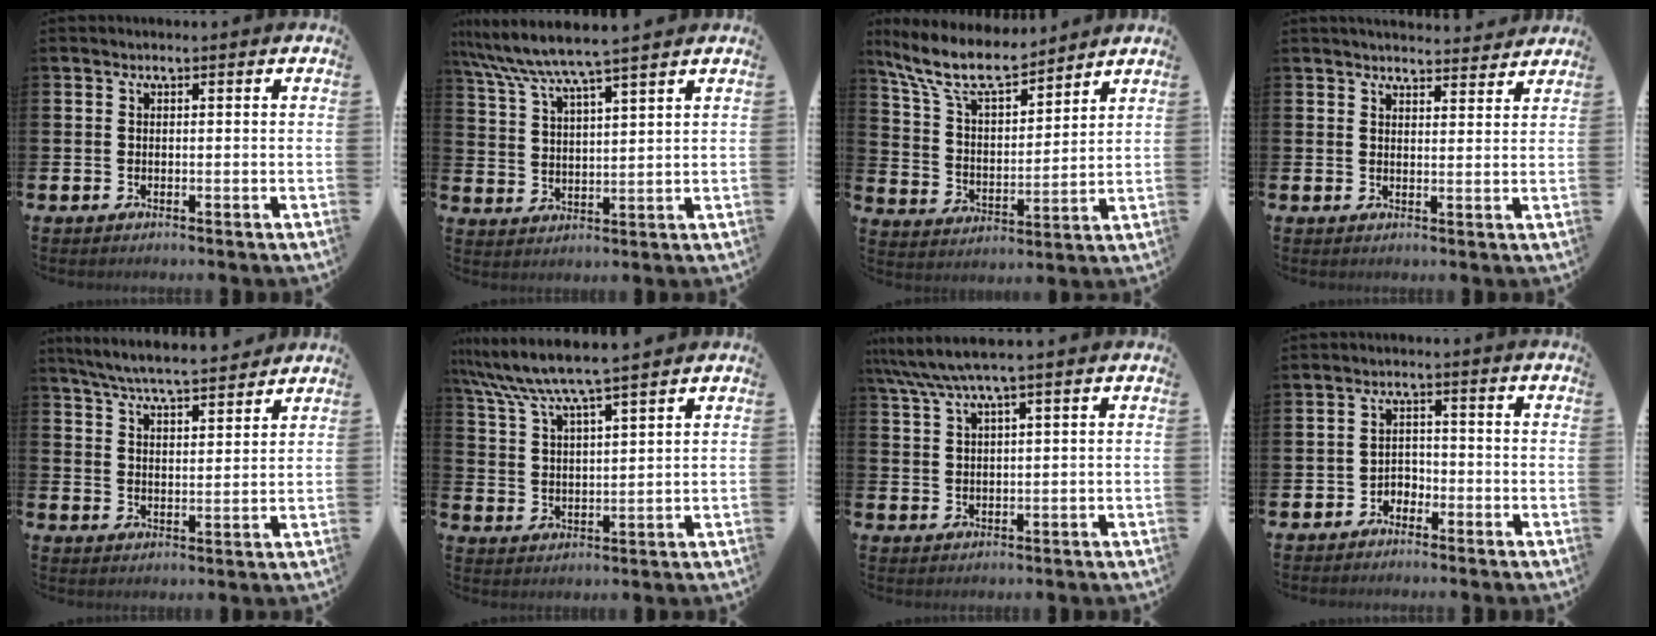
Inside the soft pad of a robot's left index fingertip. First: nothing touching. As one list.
[{"total": 6.9, "force": [6.3, -0.1, 2.7], "torque": [-0.073, -0.032, 0.109]}, {"total": 10.0, "force": [8.7, 2.6, 4.2], "torque": [-0.114, -0.044, 0.156]}, {"total": 3.6, "force": [3.6, 0.5, 0.3], "torque": [0.004, -0.024, 0.062]}, {"total": 6.4, "force": [6.2, 0.3, 1.7], "torque": [-0.051, -0.038, 0.108]}, {"total": 7.4, "force": [6.8, -0.1, 2.8], "torque": [-0.077, -0.035, 0.118]}, {"total": 5.2, "force": [4.2, 0.1, 3.1], "torque": [-0.070, -0.008, 0.074]}, {"total": 2.3, "force": [-2.0, 1.2, 0.1], "torque": [-0.009, 0.004, -0.044]}]